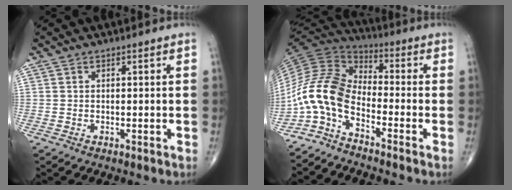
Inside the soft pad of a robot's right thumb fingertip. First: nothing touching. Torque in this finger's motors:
{"motor_torque": [0.76, -0.03, 1.40, -0.92, 0.21]}